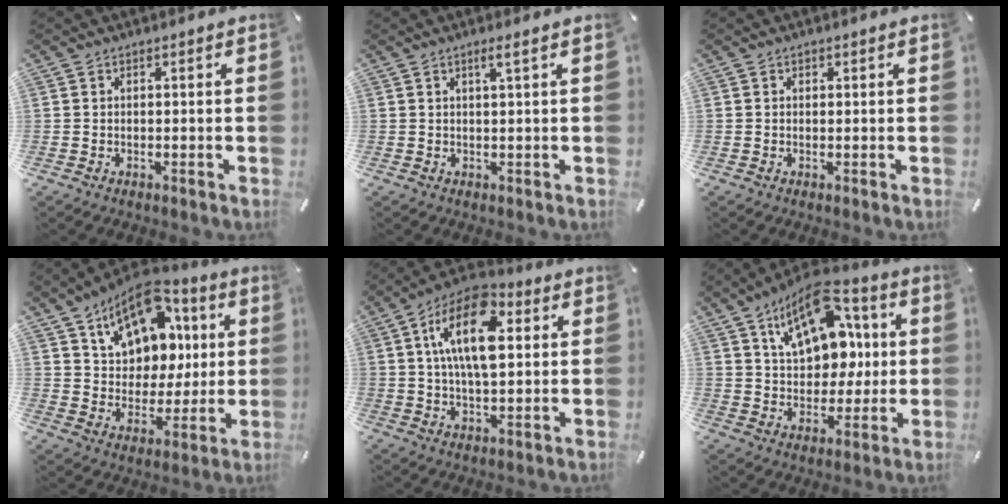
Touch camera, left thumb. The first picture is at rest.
{"total": 2.4, "force": [1.2, -0.1, 2.1], "torque": [-0.042, -0.001, 0.019]}
{"total": 0.5, "force": [0.2, 0.5, 0.2], "torque": [-0.002, 0.002, 0.004]}
{"total": 15.9, "force": [8.1, 11.3, 7.6], "torque": [-0.131, -0.035, 0.152]}
{"total": 16.1, "force": [4.4, 8.2, 13.1], "torque": [-0.243, -0.005, 0.072]}
{"total": 17.3, "force": [7.7, 11.5, 10.4], "torque": [-0.170, -0.038, 0.137]}